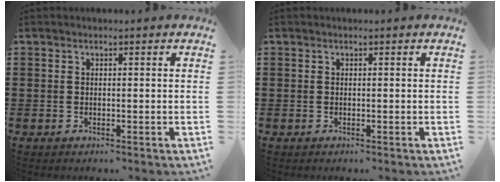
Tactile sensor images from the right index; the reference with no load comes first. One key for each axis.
{"total": 0.0}